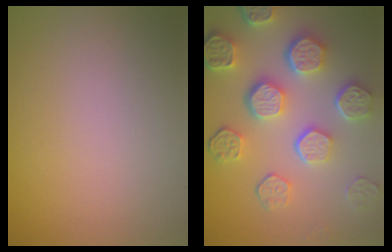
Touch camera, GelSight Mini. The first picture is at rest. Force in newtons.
{"total": 8.1, "press": 6.1, "slide": 5.3}